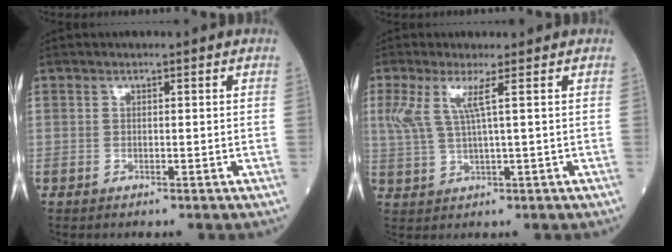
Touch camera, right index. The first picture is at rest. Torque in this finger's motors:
{"motor_torque": [0.38, 0.22, 0.18, 0.11]}